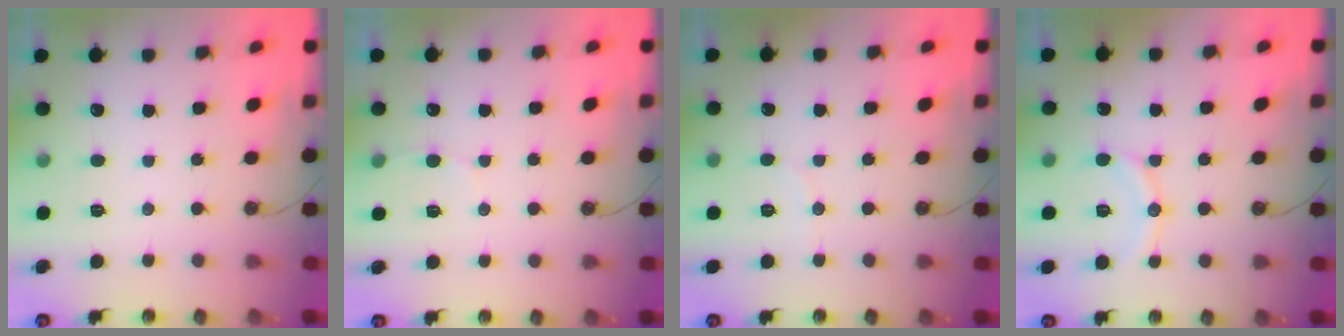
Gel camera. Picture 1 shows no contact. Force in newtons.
{"total": 4.9, "press": 4.9, "slide": 0.5}
{"total": 1.8, "press": 1.8, "slide": 0.2}
{"total": 8.6, "press": 8.6, "slide": 0.5}